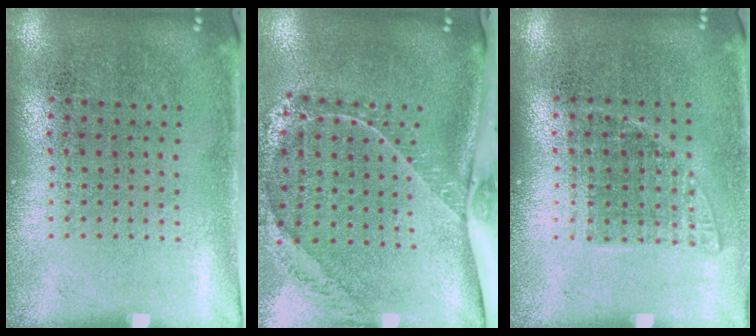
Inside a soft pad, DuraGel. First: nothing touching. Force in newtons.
{"total": 2.1, "press": 1.6, "slide": 1.3}
{"total": 1.1, "press": 0.9, "slide": 0.5}